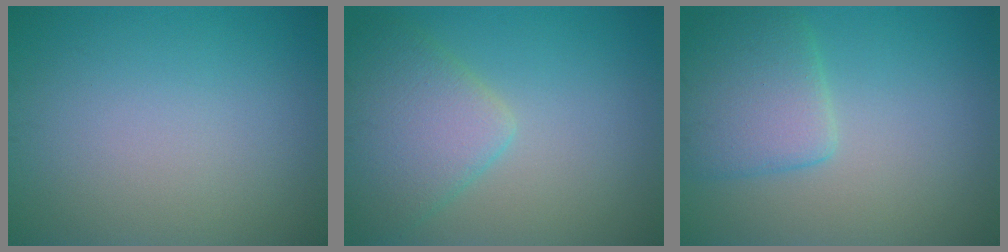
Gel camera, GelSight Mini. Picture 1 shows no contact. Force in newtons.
{"total": 5.0, "press": 5.0, "slide": 0.2}
{"total": 4.4, "press": 4.4, "slide": 0.4}